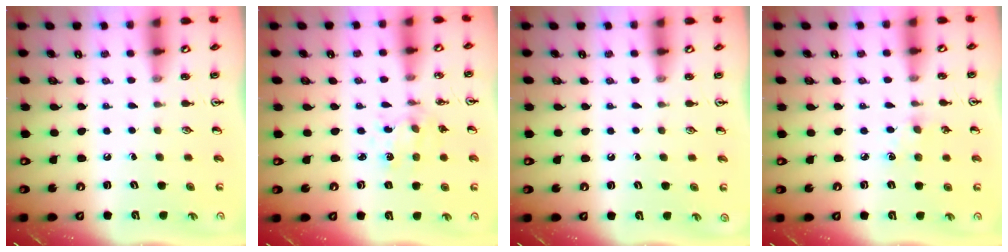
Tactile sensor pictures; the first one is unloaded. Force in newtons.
{"total": 2.0, "press": 2.0, "slide": 0.3}
{"total": 0.0}
{"total": 5.2, "press": 5.1, "slide": 0.6}